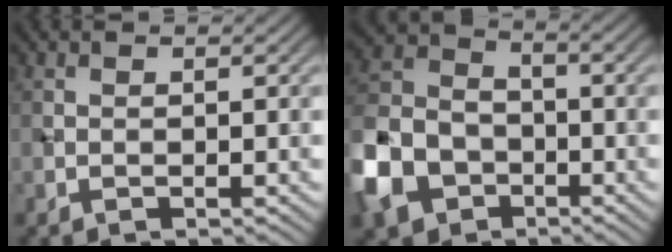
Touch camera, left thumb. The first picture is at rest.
{"total": 11.0, "force": [-5.2, 7.9, 5.8], "torque": [-0.160, -0.016, -0.120]}